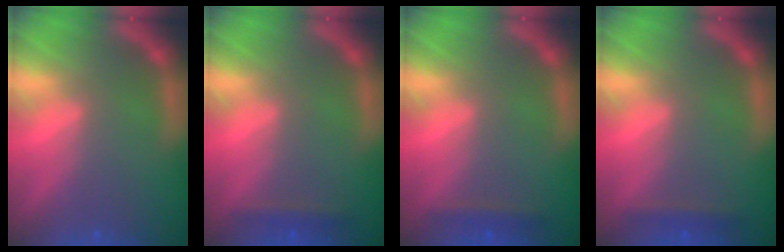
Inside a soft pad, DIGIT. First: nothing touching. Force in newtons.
{"total": 1.4}
{"total": 1.4}
{"total": 1.4}